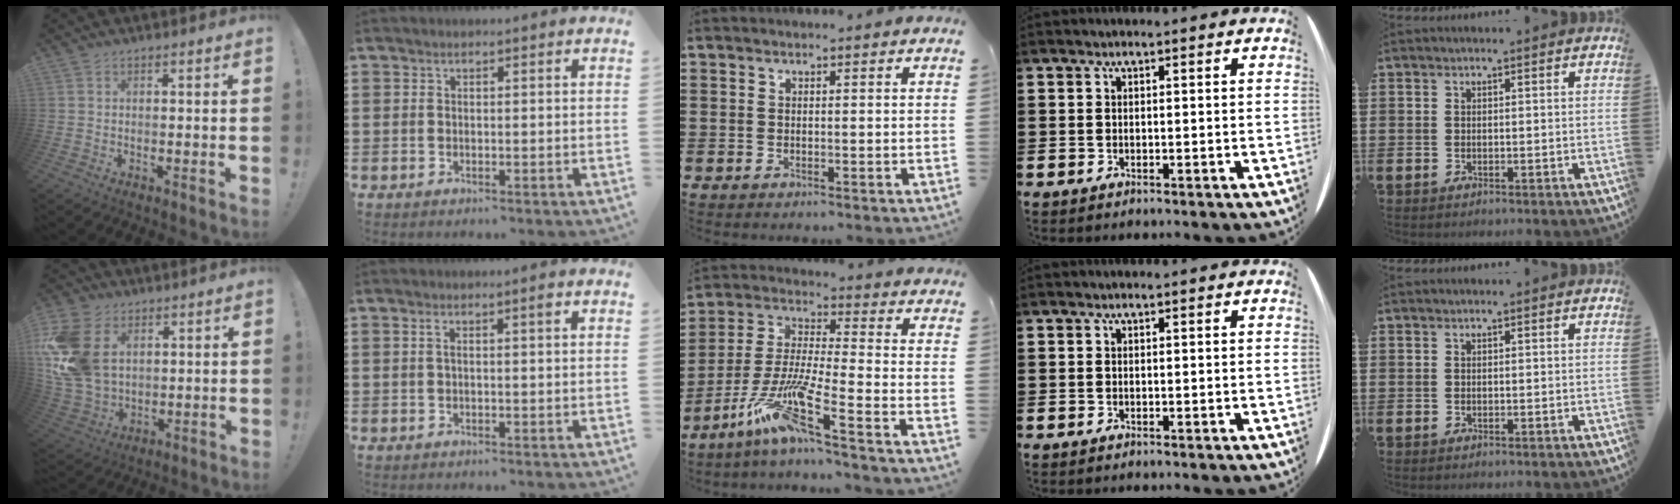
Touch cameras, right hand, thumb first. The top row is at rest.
{"thumb": {"total": 19.3, "force": [4.3, 13.8, 12.9], "torque": [-0.257, -0.016, 0.086]}, "index": {"total": 1.7, "force": [0.4, 0.1, 1.7], "torque": [-0.032, 0.001, 0.005]}, "middle": {"total": 10.7, "force": [-7.4, 0.2, 7.8], "torque": [-0.179, -0.022, -0.153]}}